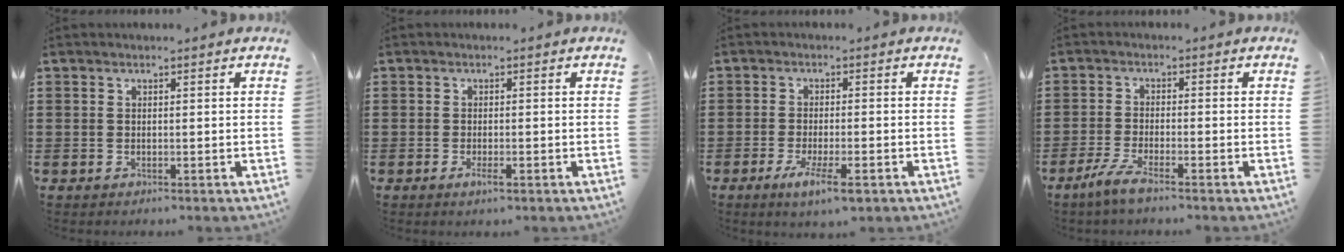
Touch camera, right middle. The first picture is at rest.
{"total": 1.5, "force": [-0.7, 0.3, 1.3], "torque": [-0.024, -0.001, -0.013]}
{"total": 5.1, "force": [-2.6, 0.9, 4.3], "torque": [-0.080, -0.008, -0.045]}
{"total": 3.7, "force": [-2.6, 0.1, 2.6], "torque": [-0.073, -0.014, -0.054]}